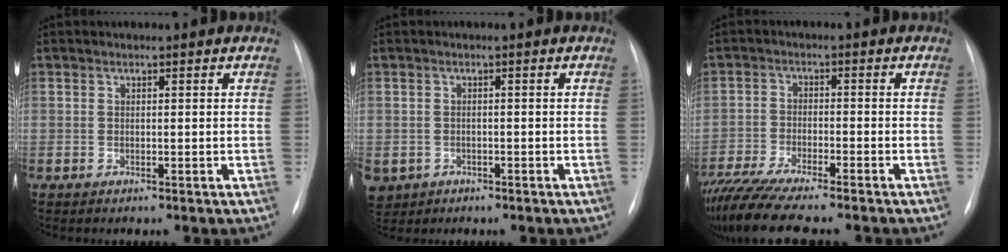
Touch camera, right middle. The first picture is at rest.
{"total": 5.4, "force": [-2.6, 4.5, 1.3], "torque": [-0.032, 0.003, -0.037]}
{"total": 12.3, "force": [-10.4, 1.0, 6.5], "torque": [-0.114, -0.024, -0.172]}